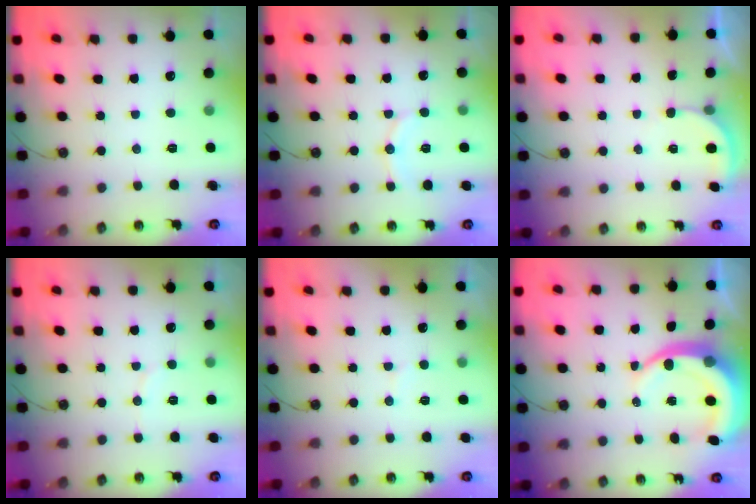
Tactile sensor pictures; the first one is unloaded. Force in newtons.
{"total": 8.4, "press": 7.9, "slide": 2.7}
{"total": 2.3, "press": 2.3, "slide": 0.2}
{"total": 4.6, "press": 4.6, "slide": 0.6}
{"total": 4.7, "press": 4.7, "slide": 0.4}
{"total": 9.6, "press": 9.5, "slide": 1.2}